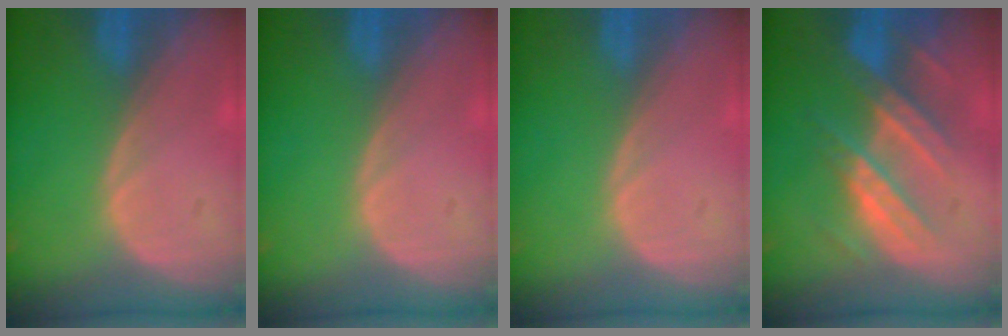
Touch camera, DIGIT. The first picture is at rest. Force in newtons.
{"total": 0.0}
{"total": 0.0}
{"total": 8.9, "press": 7.8, "slide": 4.2}